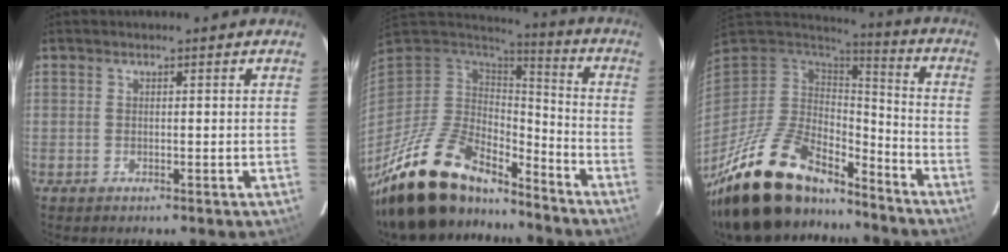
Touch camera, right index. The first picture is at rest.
{"total": 22.9, "force": [-17.7, 8.5, 11.7], "torque": [-0.237, -0.023, -0.304]}
{"total": 25.2, "force": [-18.6, 9.9, 13.8], "torque": [-0.270, -0.021, -0.307]}